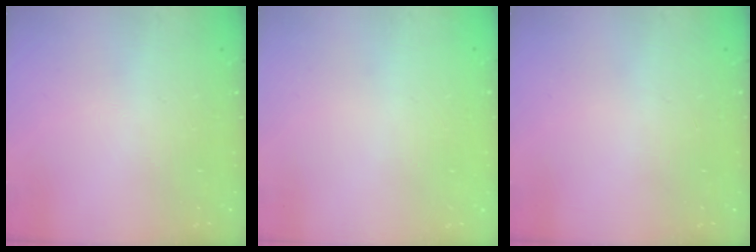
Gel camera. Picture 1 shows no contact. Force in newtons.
{"total": 0.0}
{"total": 0.0}